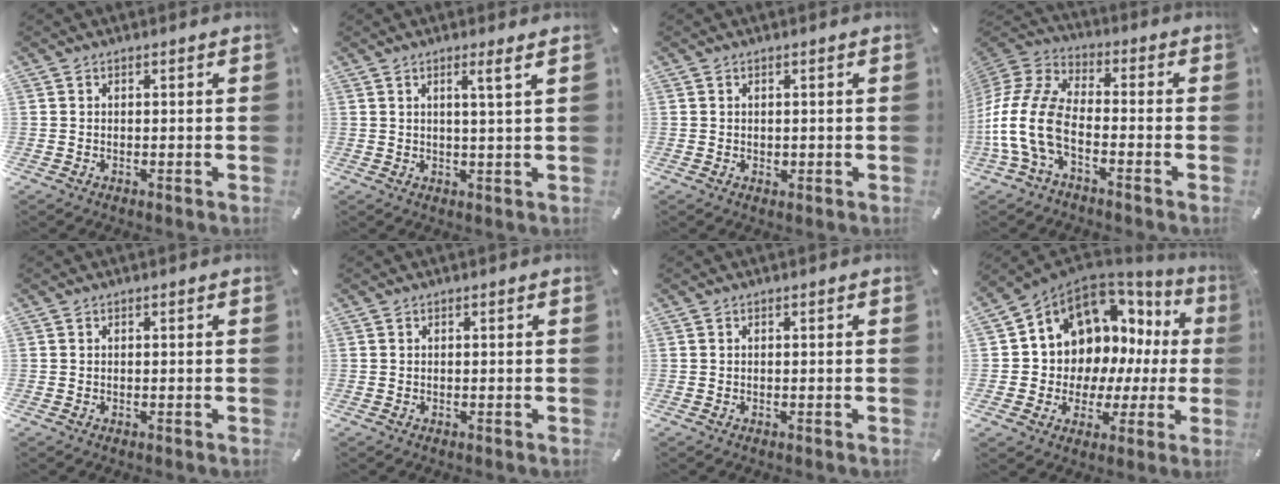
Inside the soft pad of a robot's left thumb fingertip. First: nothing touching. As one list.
[{"total": 3.9, "force": [1.9, -0.5, 3.4], "torque": [-0.070, -0.005, 0.029]}, {"total": 0.7, "force": [0.2, 0.7, 0.2], "torque": [-0.005, 0.002, 0.004]}, {"total": 13.3, "force": [-5.3, 7.5, 9.7], "torque": [-0.227, 0.006, -0.101]}, {"total": 0.0}, {"total": 0.0}, {"total": 0.0}, {"total": 10.8, "force": [5.7, 8.7, 3.1], "torque": [-0.067, -0.073, 0.114]}]